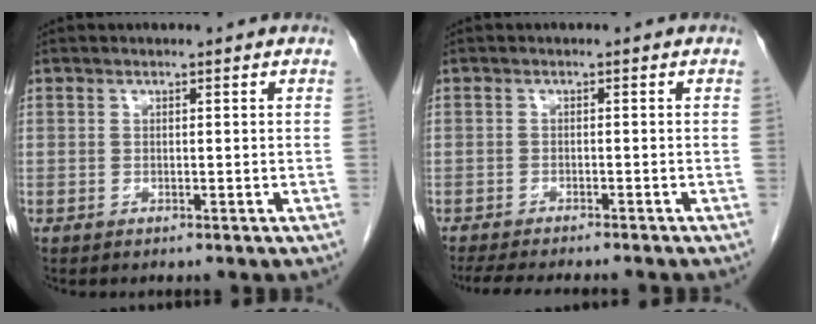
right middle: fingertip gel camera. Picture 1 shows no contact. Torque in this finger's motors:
{"motor_torque": [0.54, -0.41, 0.04, 0.01]}